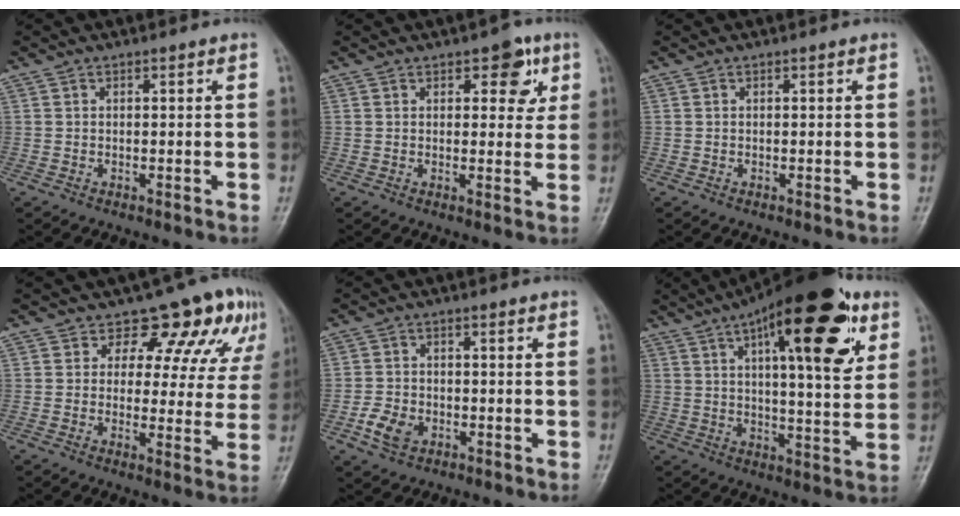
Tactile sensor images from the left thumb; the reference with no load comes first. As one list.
[{"total": 6.0, "force": [2.7, 3.3, 4.2], "torque": [-0.019, -0.008, 0.027]}, {"total": 0.0}, {"total": 11.9, "force": [7.8, 7.2, 5.5], "torque": [-0.014, -0.034, 0.074]}, {"total": 5.1, "force": [-2.1, 3.8, 2.7], "torque": [-0.047, 0.009, -0.039]}, {"total": 23.6, "force": [10.4, 8.0, 19.6], "torque": [-0.266, -0.014, 0.149]}]